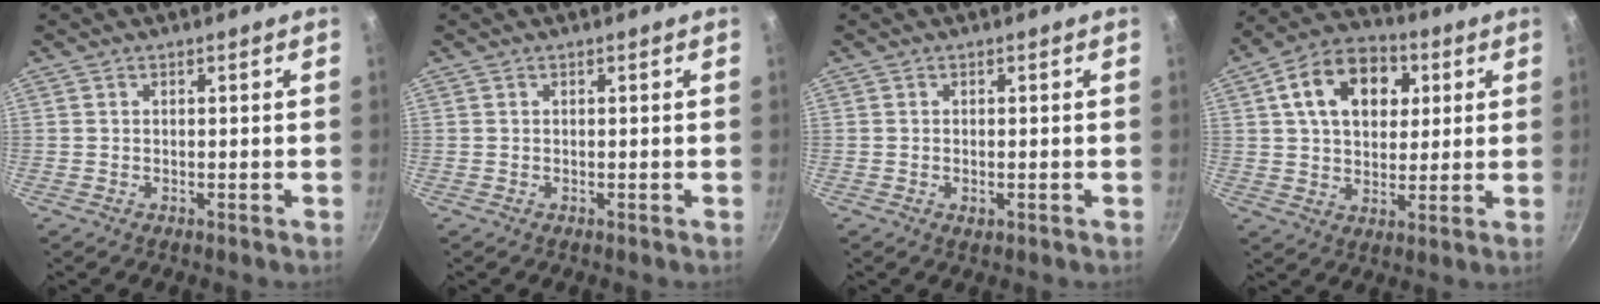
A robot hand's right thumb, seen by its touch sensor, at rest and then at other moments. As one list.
[{"total": 0.0}, {"total": 1.3, "force": [-0.3, 0.7, 1.1], "torque": [-0.018, -0.001, -0.005]}, {"total": 15.2, "force": [4.6, 10.6, 9.9], "torque": [-0.132, 0.009, 0.063]}]